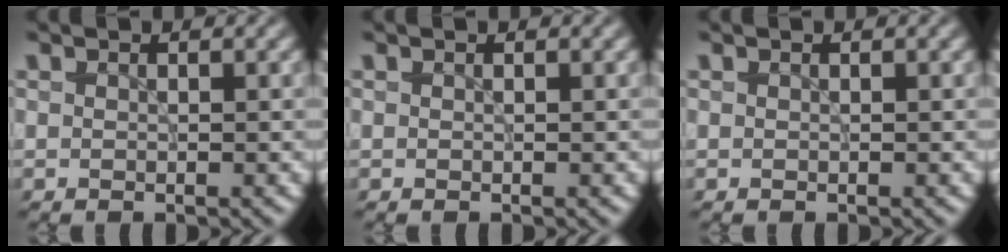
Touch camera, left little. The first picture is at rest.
{"total": 0.0}
{"total": 0.0}